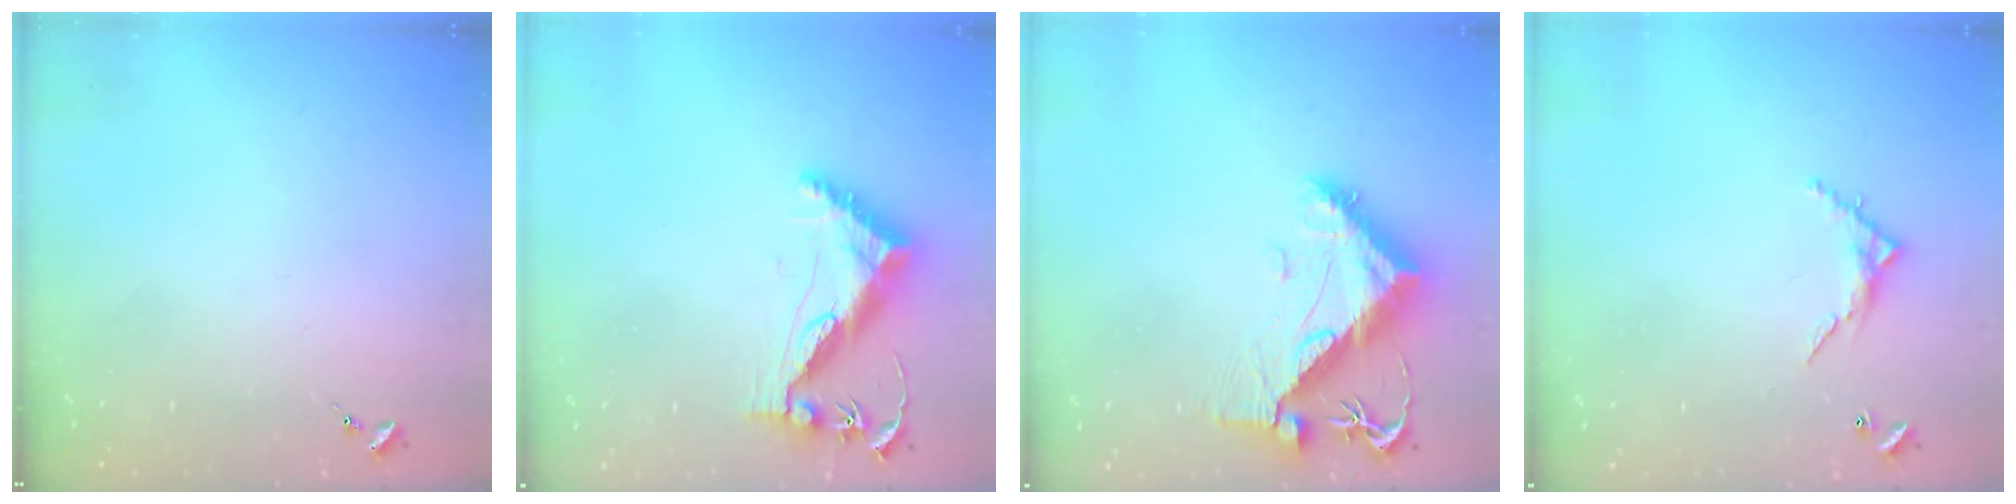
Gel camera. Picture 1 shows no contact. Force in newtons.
{"total": 12.8, "press": 12.8, "slide": 0.8}
{"total": 11.0, "press": 10.9, "slide": 1.0}
{"total": 5.7, "press": 5.7, "slide": 0.5}